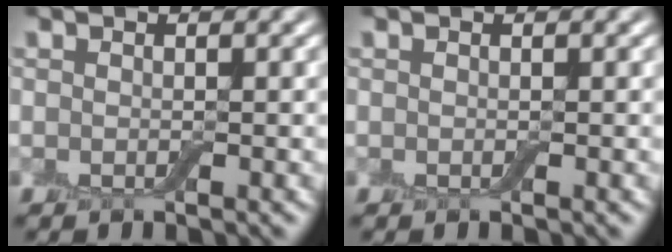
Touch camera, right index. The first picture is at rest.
{"total": 0.0}